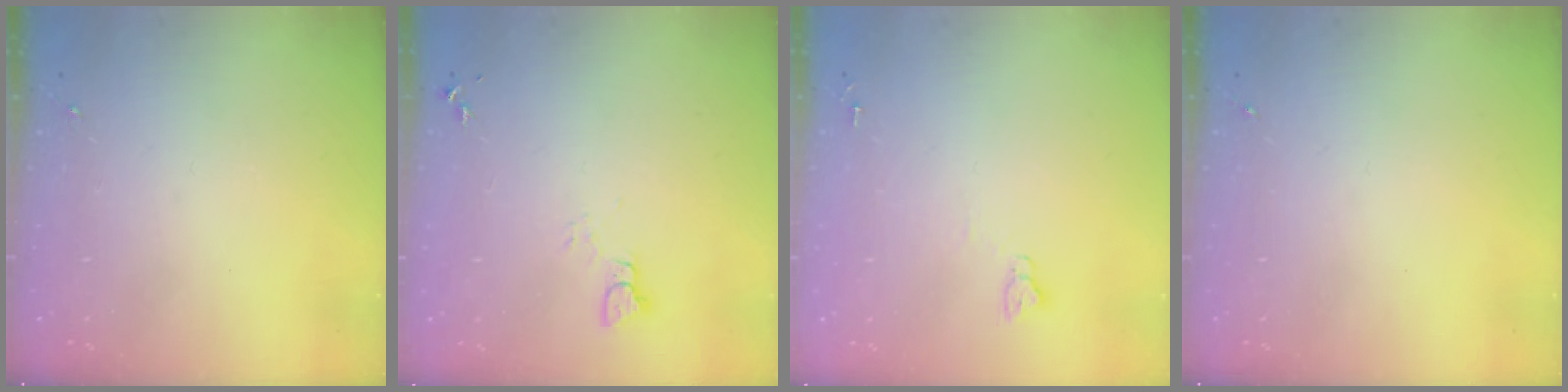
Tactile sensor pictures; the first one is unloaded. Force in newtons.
{"total": 2.2, "press": 2.2, "slide": 0.2}
{"total": 3.8, "press": 3.8, "slide": 0.3}
{"total": 0.0}